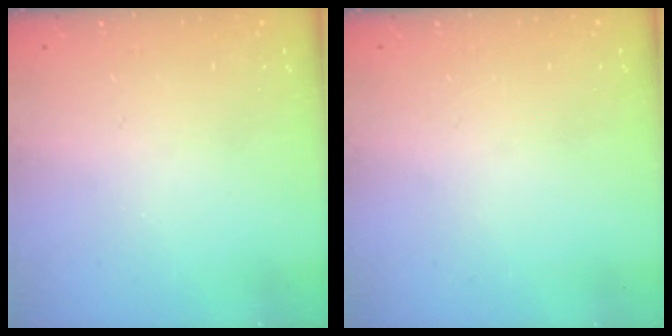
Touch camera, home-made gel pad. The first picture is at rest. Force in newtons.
{"total": 0.0}